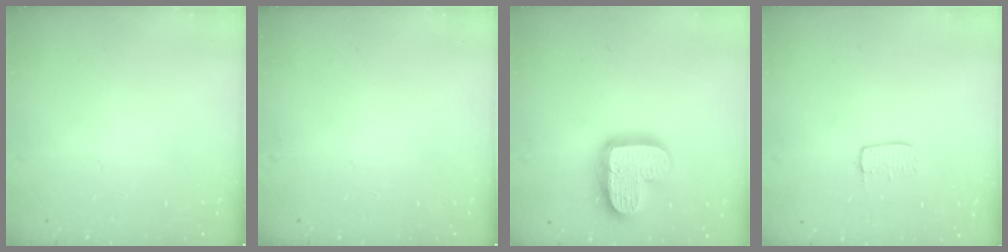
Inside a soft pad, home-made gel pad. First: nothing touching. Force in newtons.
{"total": 0.0}
{"total": 17.1, "press": 17.1, "slide": 1.4}
{"total": 5.5, "press": 5.5, "slide": 0.1}